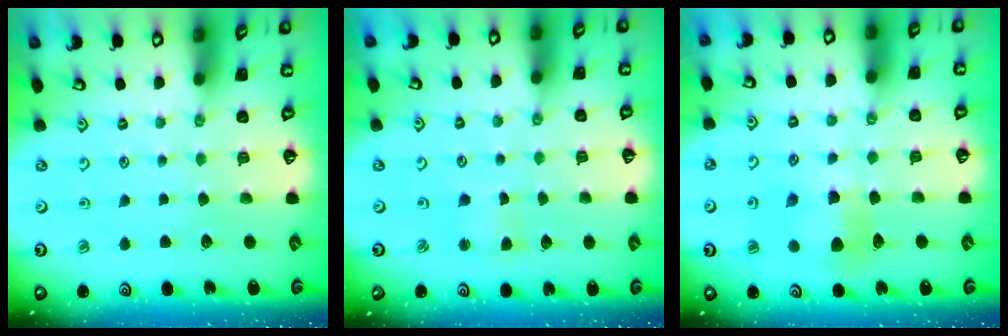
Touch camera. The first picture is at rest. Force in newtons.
{"total": 2.7, "press": 2.6, "slide": 0.4}
{"total": 7.1, "press": 7.0, "slide": 0.6}